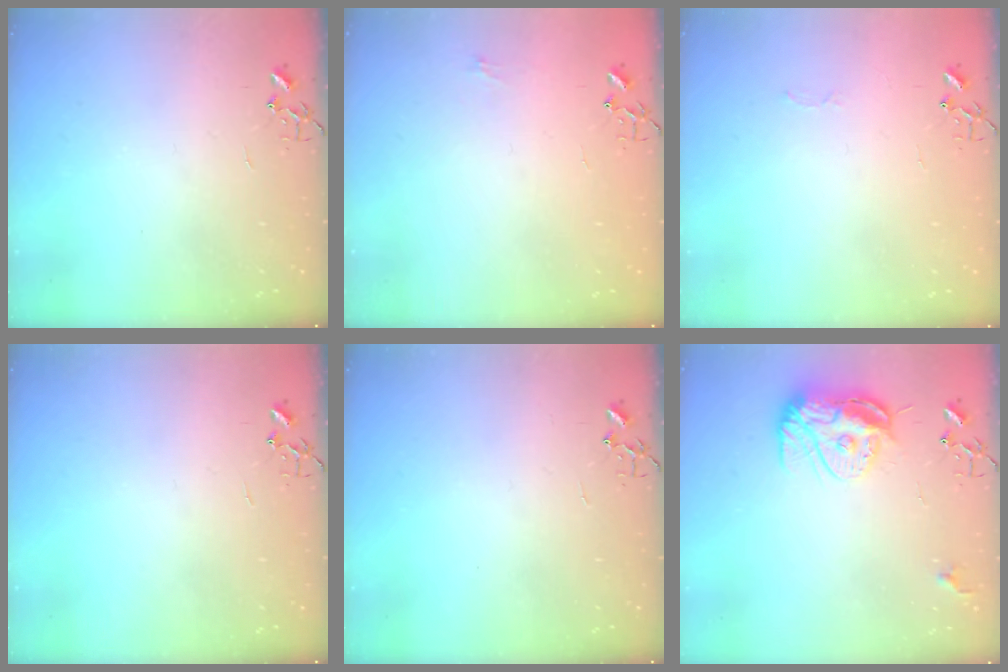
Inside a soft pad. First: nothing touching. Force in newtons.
{"total": 5.0, "press": 5.0, "slide": 0.7}
{"total": 2.5, "press": 2.5, "slide": 0.4}
{"total": 0.0}
{"total": 0.0}
{"total": 12.4, "press": 12.4, "slide": 1.4}